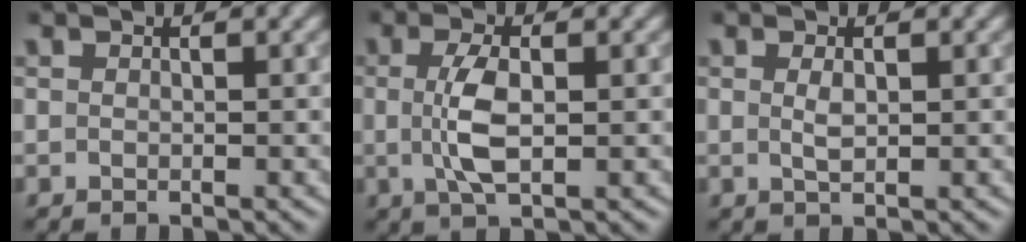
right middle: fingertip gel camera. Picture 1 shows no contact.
{"total": 3.8, "force": [0.0, 1.3, 3.6], "torque": [-0.080, -0.002, 0.000]}
{"total": 1.2, "force": [0.2, 0.4, 1.1], "torque": [-0.023, -0.001, 0.005]}